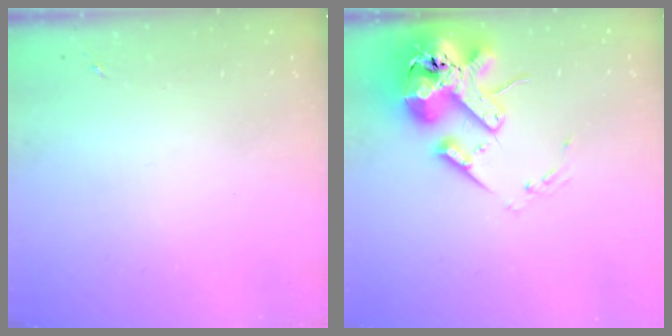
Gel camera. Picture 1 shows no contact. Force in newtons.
{"total": 18.6, "press": 18.4, "slide": 3.2}